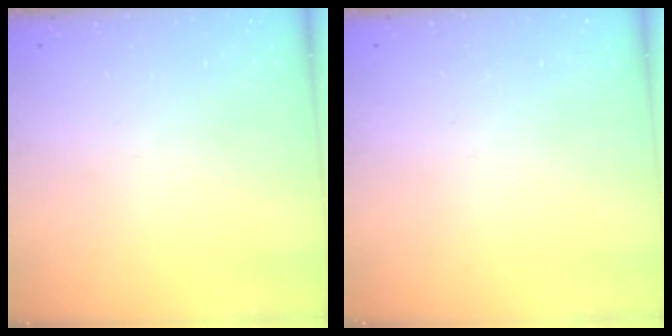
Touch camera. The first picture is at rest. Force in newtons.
{"total": 0.0}